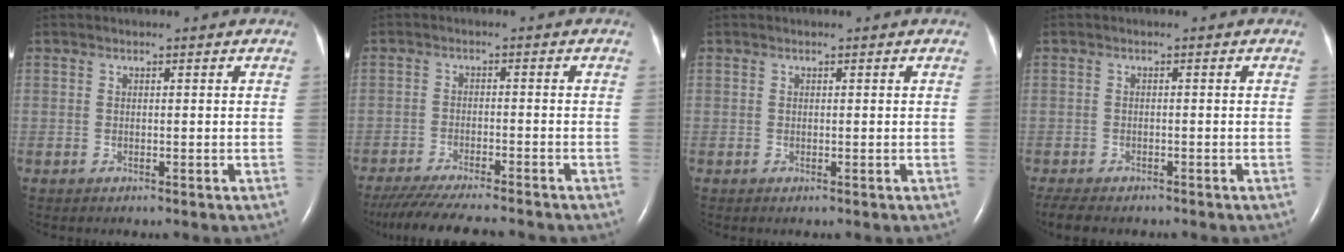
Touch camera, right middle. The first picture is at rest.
{"total": 13.4, "force": [-11.8, 1.3, 6.2], "torque": [-0.101, -0.031, -0.176]}
{"total": 0.0}
{"total": 5.0, "force": [-4.1, 1.6, 2.4], "torque": [-0.045, -0.013, -0.060]}